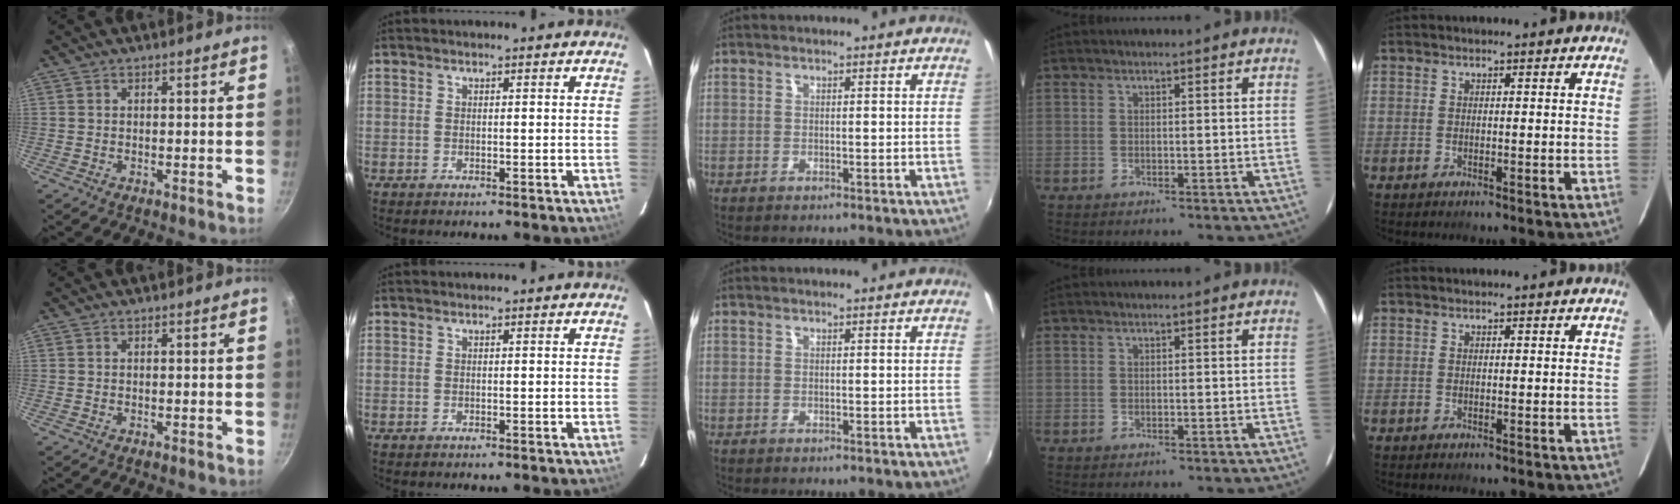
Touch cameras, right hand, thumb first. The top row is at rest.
{}